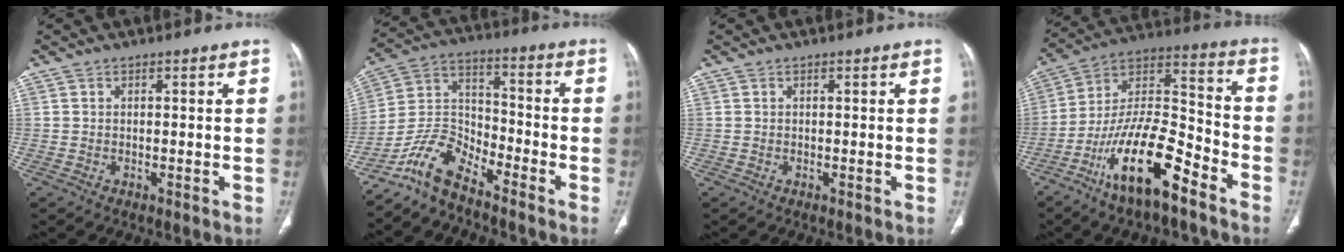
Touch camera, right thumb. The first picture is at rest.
{"total": 8.9, "force": [-7.8, 2.7, 3.5], "torque": [-0.067, 0.077, -0.159]}
{"total": 0.0}
{"total": 18.6, "force": [-11.1, 6.0, 13.7], "torque": [-0.242, 0.078, -0.201]}